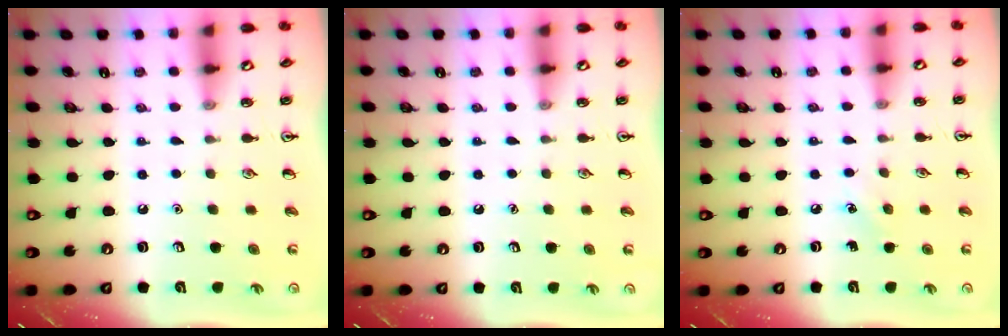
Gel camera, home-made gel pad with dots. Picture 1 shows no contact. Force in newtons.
{"total": 0.0}
{"total": 3.8, "press": 3.5, "slide": 1.3}